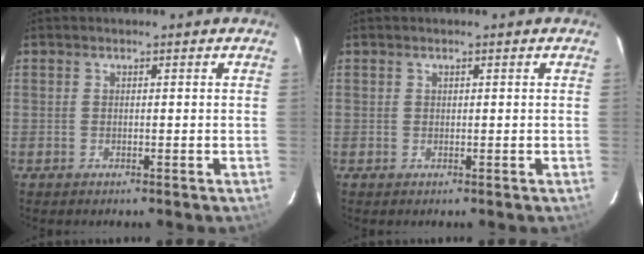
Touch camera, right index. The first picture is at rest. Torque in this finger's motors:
{"motor_torque": [0.14, 0.21, 0.00, 0.00]}